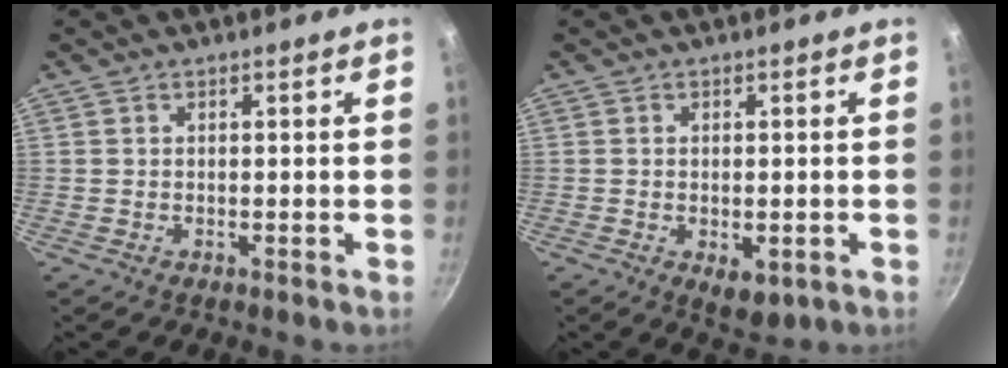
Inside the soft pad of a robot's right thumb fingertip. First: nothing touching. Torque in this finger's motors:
{"motor_torque": [-0.64, 0.37, -0.02, -0.04, 0.12]}